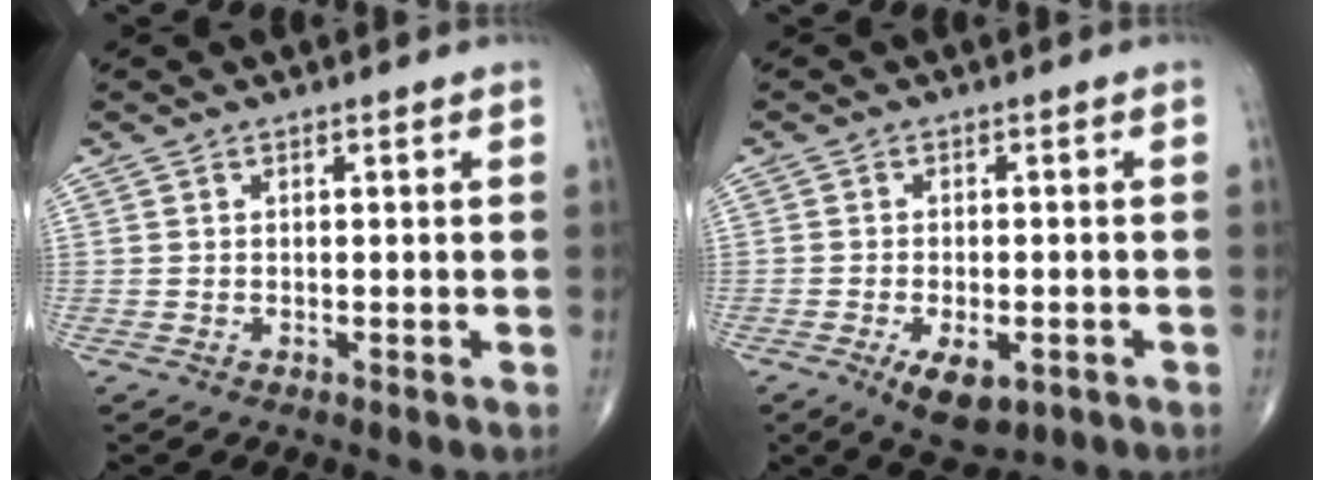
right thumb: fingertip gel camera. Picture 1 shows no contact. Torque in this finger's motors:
{"motor_torque": [-0.37, 0.04, 0.06, 0.04, 0.17]}